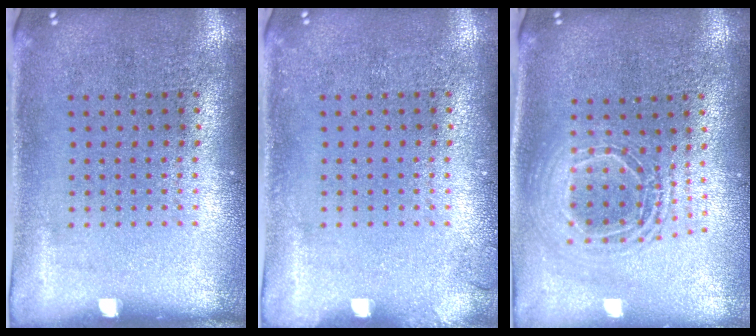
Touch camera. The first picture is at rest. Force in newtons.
{"total": 0.7, "press": 0.7, "slide": 0.2}
{"total": 1.9, "press": 1.6, "slide": 1.0}